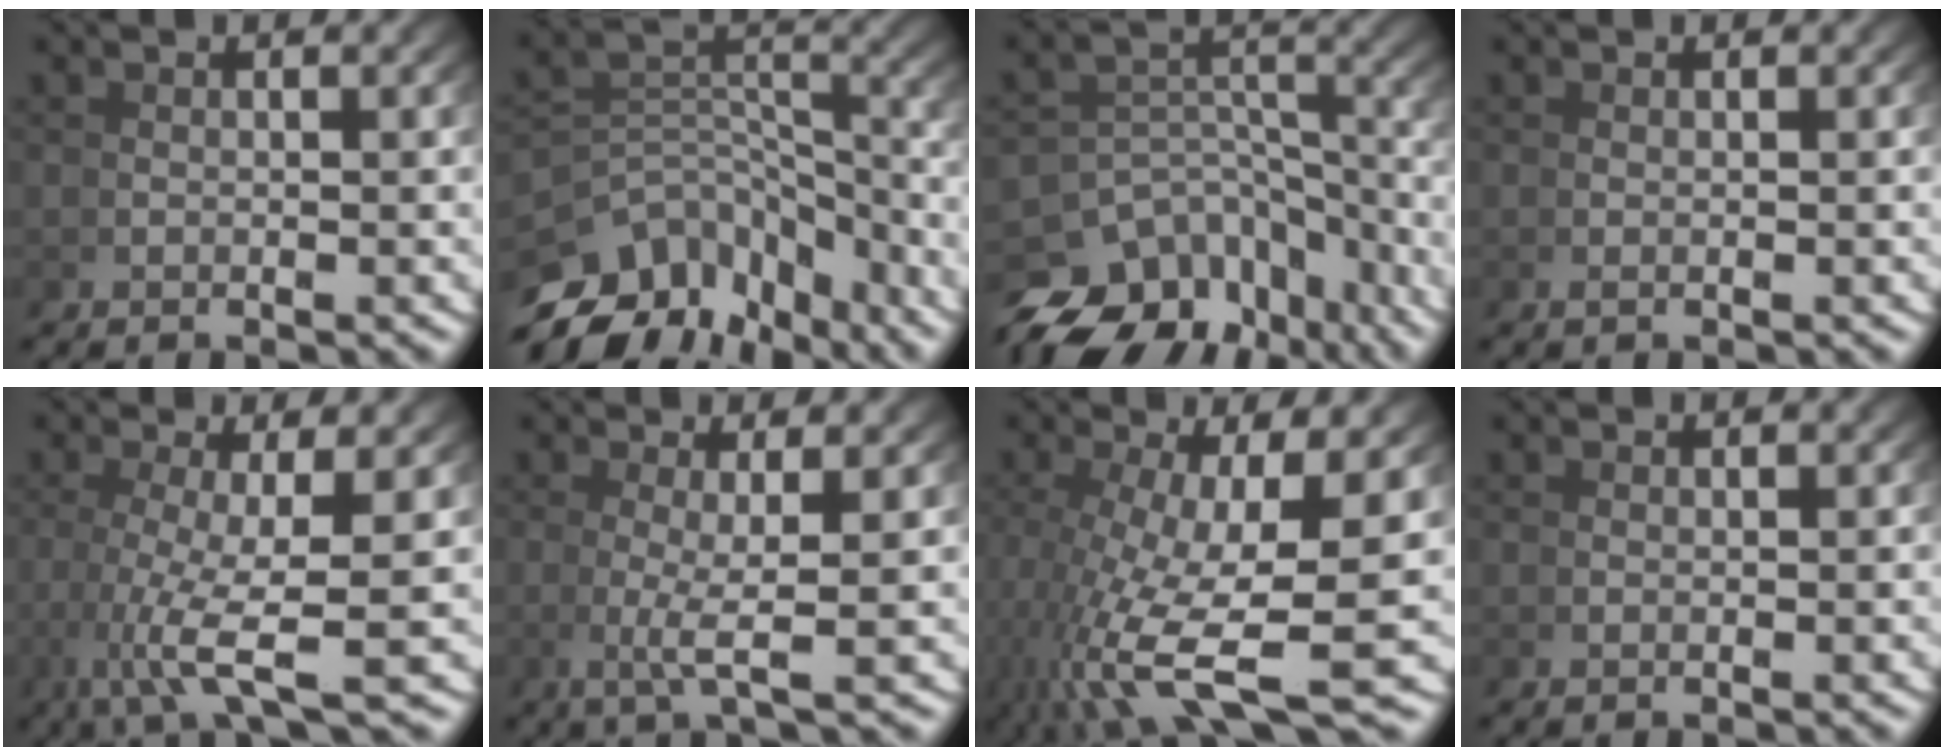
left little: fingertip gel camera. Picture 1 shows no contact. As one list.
[{"total": 10.9, "force": [-4.1, 8.0, 6.2], "torque": [-0.108, -0.038, -0.065]}, {"total": 9.8, "force": [-4.7, 6.7, 5.4], "torque": [-0.073, -0.035, -0.069]}, {"total": 0.0}, {"total": 5.8, "force": [-0.6, 1.1, 5.6], "torque": [-0.124, -0.026, 0.002]}, {"total": 3.0, "force": [0.4, 0.1, 3.0], "torque": [-0.076, -0.018, 0.012]}, {"total": 8.4, "force": [-2.8, 2.6, 7.5], "torque": [-0.157, -0.044, -0.019]}, {"total": 0.0}]